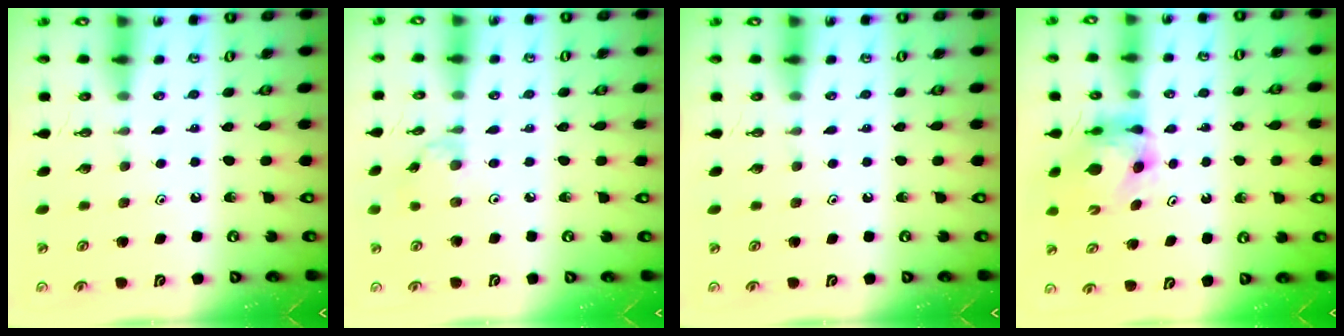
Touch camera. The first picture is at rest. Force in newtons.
{"total": 1.1, "press": 1.1, "slide": 0.3}
{"total": 0.0}
{"total": 6.2, "press": 6.1, "slide": 0.8}